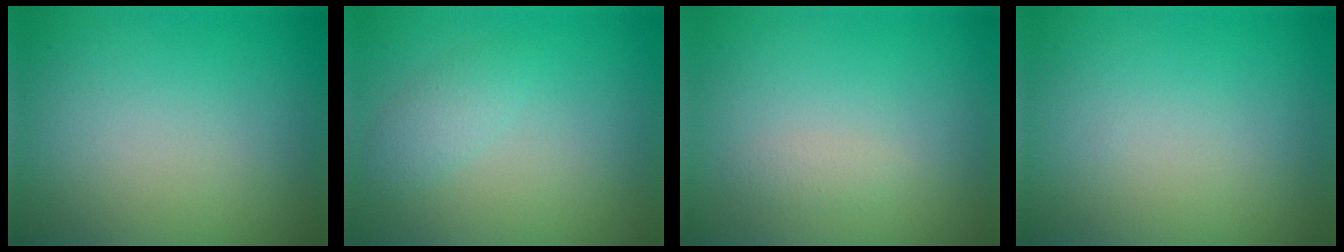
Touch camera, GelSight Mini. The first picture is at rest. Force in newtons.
{"total": 1.6, "press": 1.6, "slide": 0.0}
{"total": 0.8, "press": 0.8, "slide": 0.0}
{"total": 0.0}